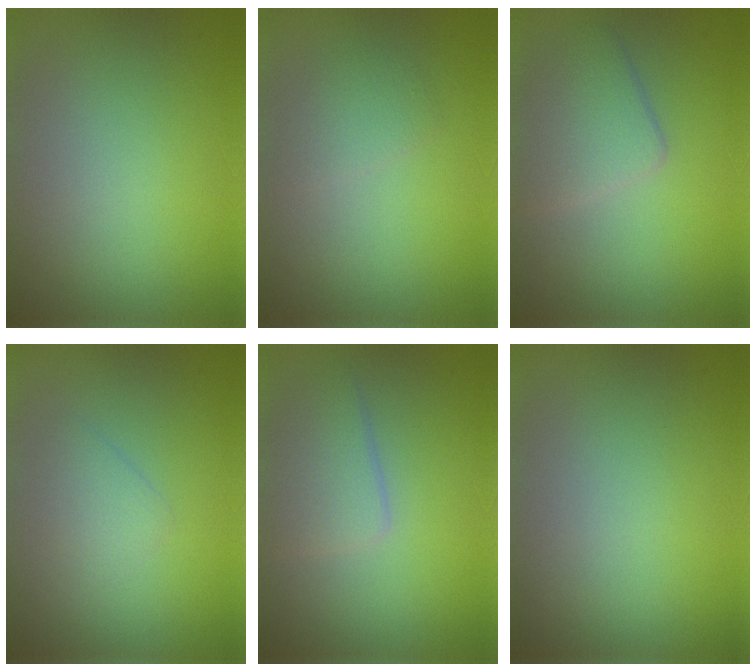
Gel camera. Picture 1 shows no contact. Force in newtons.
{"total": 1.5, "press": 1.5, "slide": 0.0}
{"total": 3.6, "press": 3.6, "slide": 0.1}
{"total": 1.4, "press": 1.4, "slide": 0.0}
{"total": 3.1, "press": 3.1, "slide": 0.1}
{"total": 0.0}